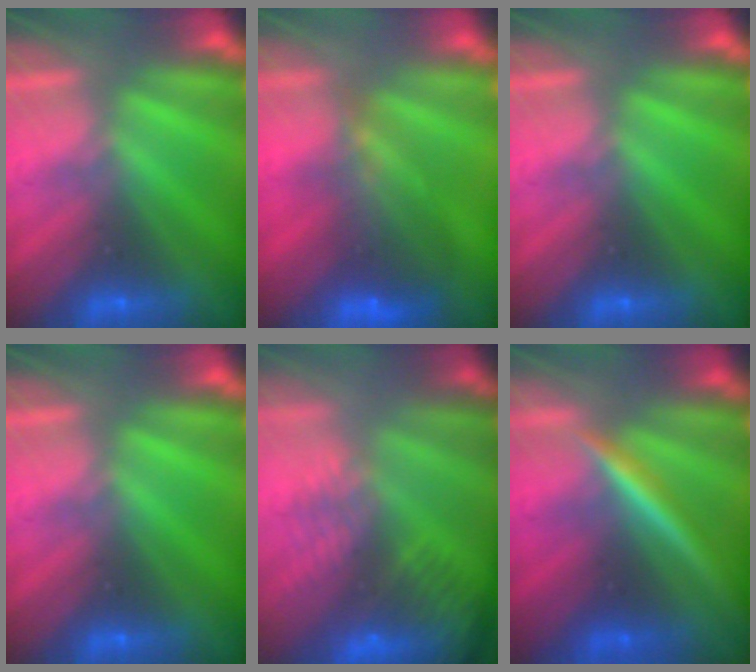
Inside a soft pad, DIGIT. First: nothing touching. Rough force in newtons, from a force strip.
{"total": 5.8}
{"total": 0.0}
{"total": 0.0}
{"total": 9.4}
{"total": 4.8}